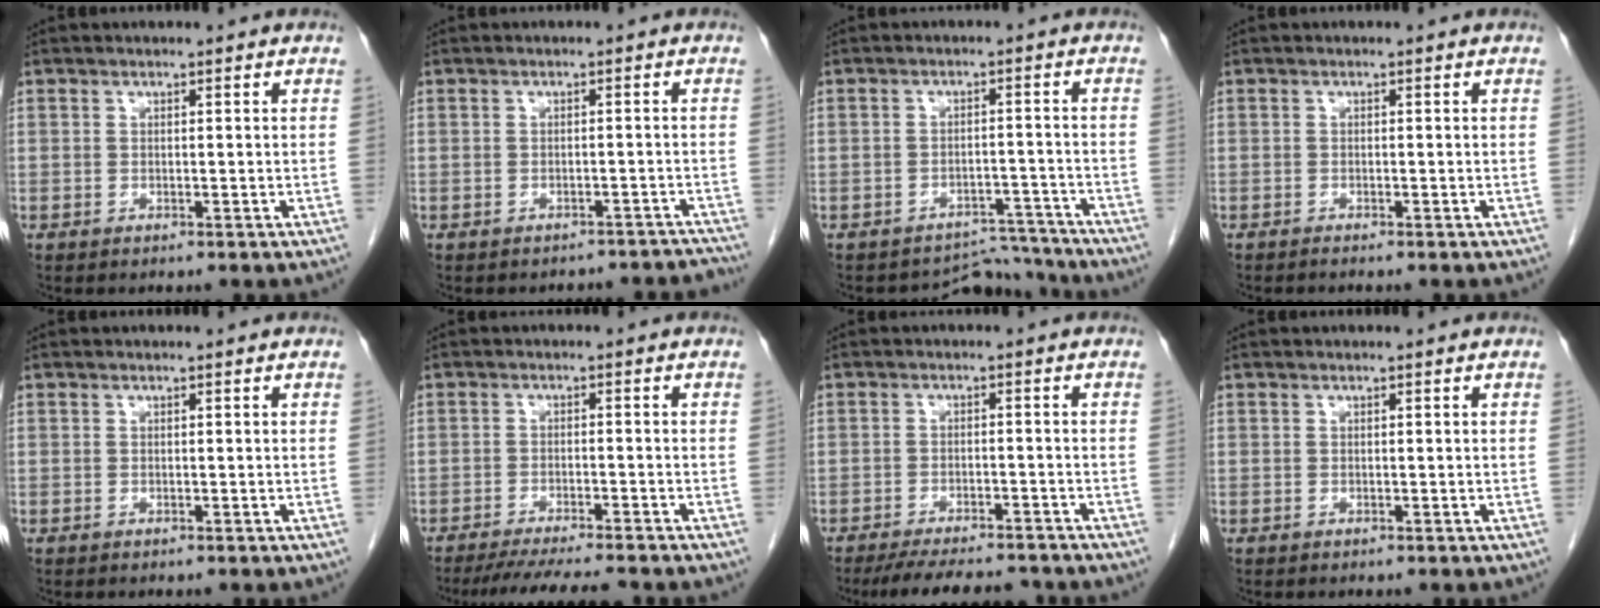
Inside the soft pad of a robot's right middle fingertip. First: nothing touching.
{"total": 7.5, "force": [-7.0, 2.7, 0.2], "torque": [0.000, 0.014, -0.064]}
{"total": 5.3, "force": [-4.9, 1.0, -1.6], "torque": [0.025, 0.027, -0.064]}
{"total": 0.6, "force": [-0.5, -0.1, 0.2], "torque": [-0.006, -0.001, -0.010]}
{"total": 0.0}
{"total": 9.9, "force": [-8.7, 0.2, 4.6], "torque": [-0.065, -0.022, -0.130]}
{"total": 11.0, "force": [-9.9, 2.0, 4.1], "torque": [-0.067, -0.006, -0.135]}
{"total": 0.0}